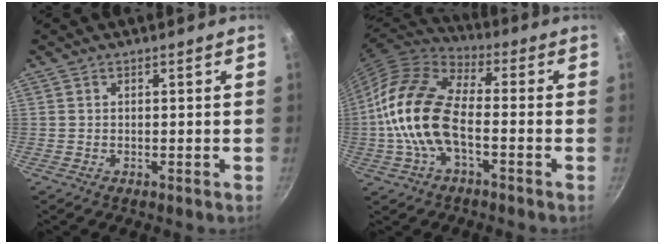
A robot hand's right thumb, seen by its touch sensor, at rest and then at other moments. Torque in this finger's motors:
{"motor_torque": [-0.23, 1.52, 2.05, -0.72, 0.64]}